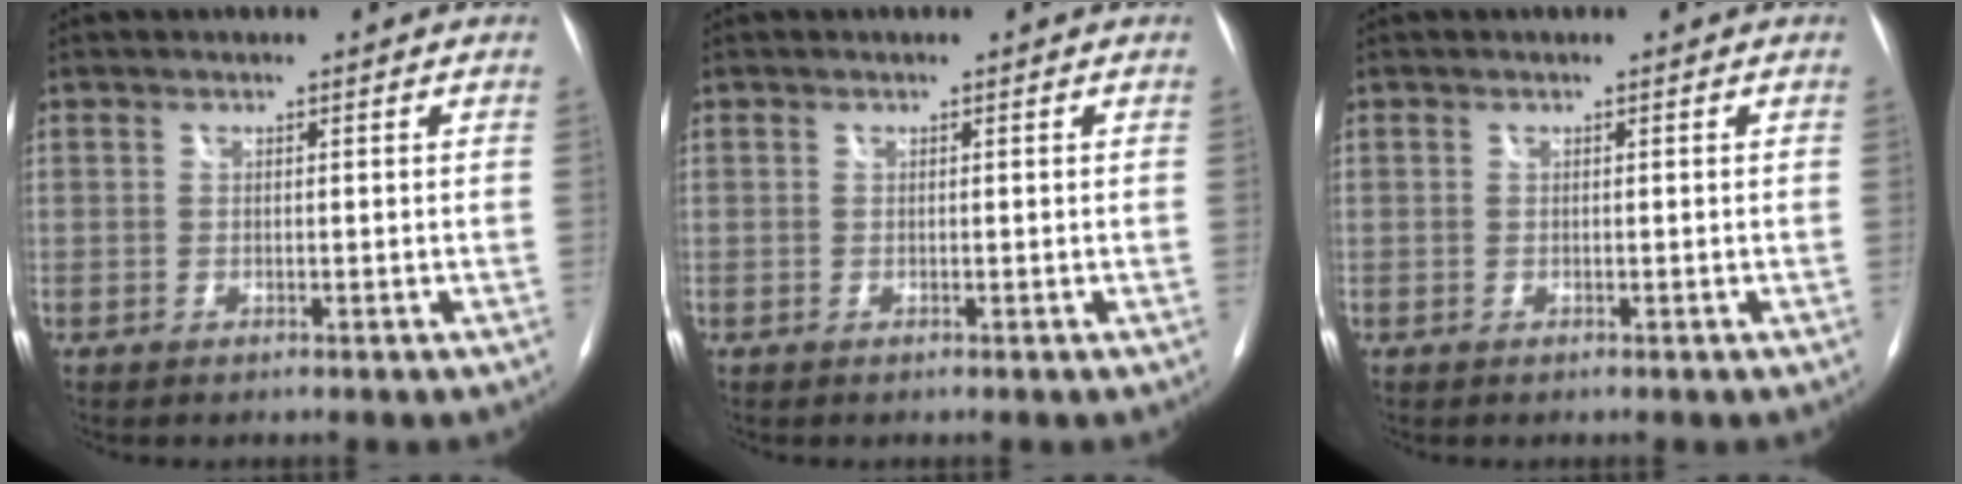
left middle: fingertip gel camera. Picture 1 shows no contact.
{"total": 0.0}
{"total": 0.0}